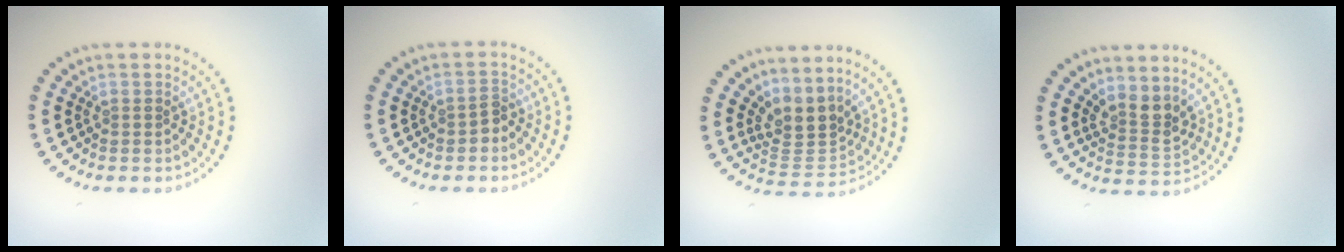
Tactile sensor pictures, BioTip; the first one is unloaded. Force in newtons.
{"total": 1.3, "press": 1.2, "slide": 0.5}
{"total": 3.4, "press": 2.4, "slide": 2.4}
{"total": 2.6, "press": 2.2, "slide": 1.5}